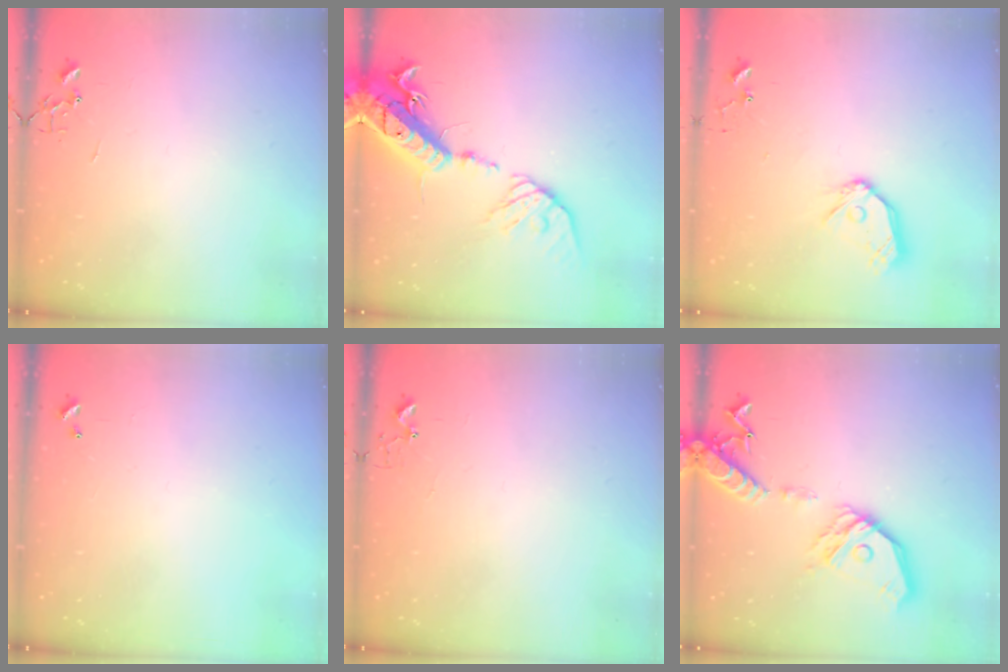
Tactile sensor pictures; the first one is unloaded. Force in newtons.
{"total": 21.1, "press": 20.7, "slide": 4.1}
{"total": 12.1, "press": 12.0, "slide": 1.3}
{"total": 0.0}
{"total": 2.7, "press": 2.7, "slide": 0.2}
{"total": 20.0, "press": 19.7, "slide": 3.5}